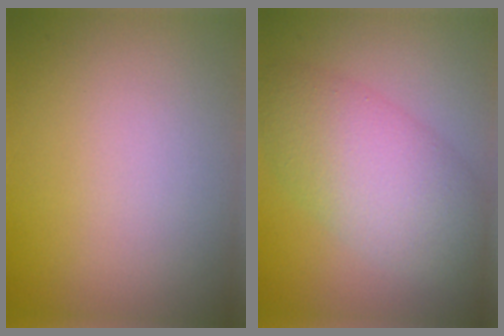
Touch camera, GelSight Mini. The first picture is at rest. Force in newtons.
{"total": 6.9, "press": 6.9, "slide": 0.3}